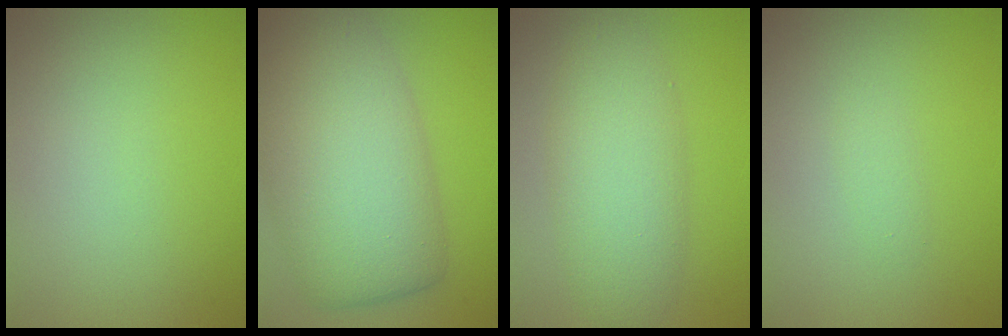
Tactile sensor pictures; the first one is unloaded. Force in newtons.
{"total": 9.6, "press": 9.6, "slide": 0.6}
{"total": 4.9, "press": 4.9, "slide": 0.1}
{"total": 0.8, "press": 0.8, "slide": 0.0}